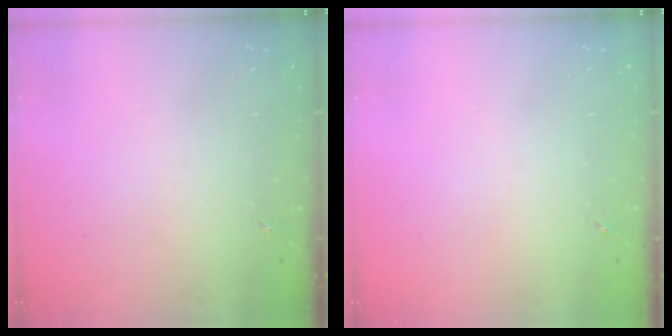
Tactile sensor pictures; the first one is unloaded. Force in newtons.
{"total": 0.0}